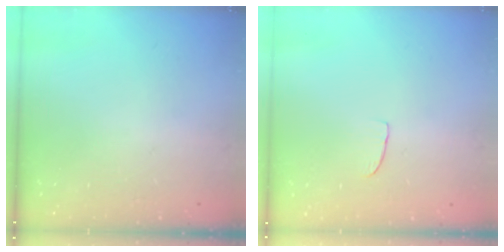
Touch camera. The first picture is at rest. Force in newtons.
{"total": 2.6, "press": 2.6, "slide": 0.2}